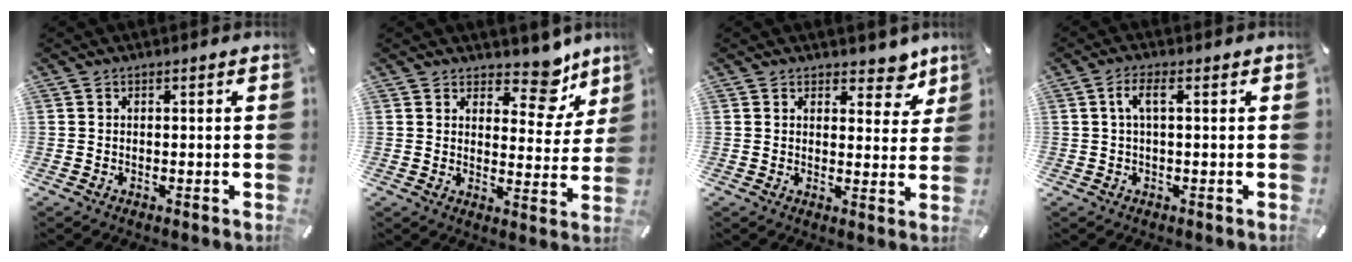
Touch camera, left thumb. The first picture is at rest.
{"total": 10.2, "force": [7.6, 5.1, 4.6], "torque": [-0.030, -0.068, 0.125]}
{"total": 6.8, "force": [5.0, 3.8, 2.6], "torque": [-0.003, -0.036, 0.080]}
{"total": 4.1, "force": [0.8, 1.2, 3.8], "torque": [-0.076, 0.007, 0.011]}